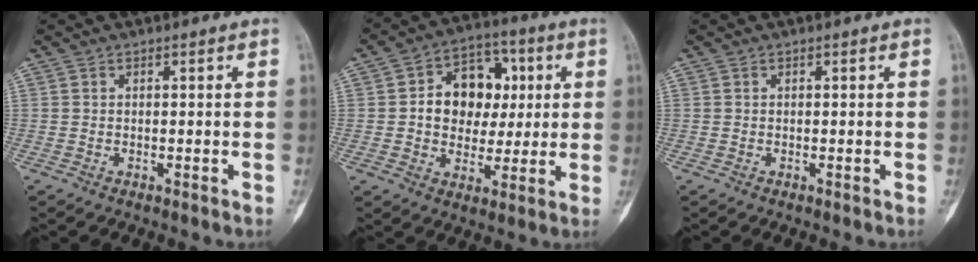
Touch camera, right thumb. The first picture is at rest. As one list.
[{"total": 13.3, "force": [1.9, 10.4, 8.1], "torque": [-0.071, 0.014, 0.028]}, {"total": 0.0}]